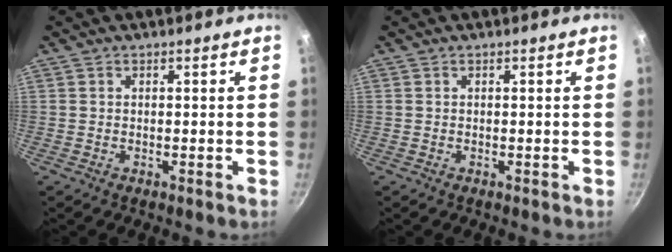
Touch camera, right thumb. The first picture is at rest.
{"total": 0.0}